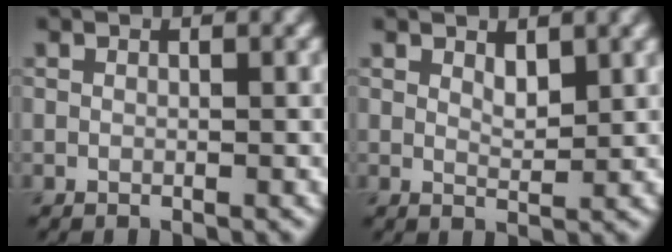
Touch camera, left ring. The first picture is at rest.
{"total": 1.6, "force": [1.0, 0.6, 1.0], "torque": [-0.019, -0.003, 0.020]}